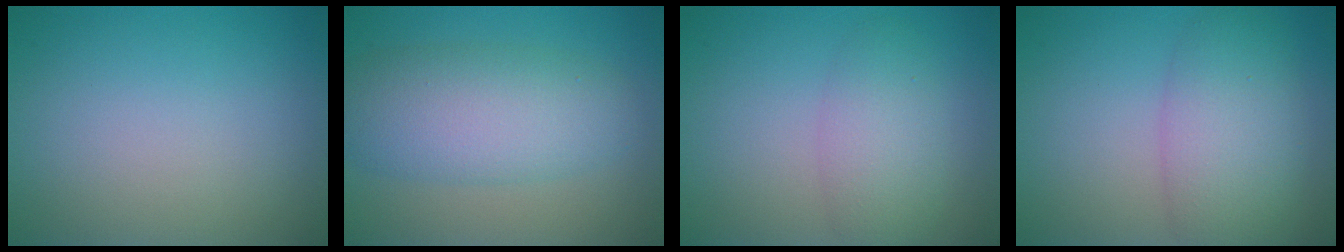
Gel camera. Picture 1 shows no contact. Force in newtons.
{"total": 6.6, "press": 6.6, "slide": 0.2}
{"total": 2.4, "press": 2.4, "slide": 0.2}
{"total": 6.0, "press": 6.0, "slide": 0.2}